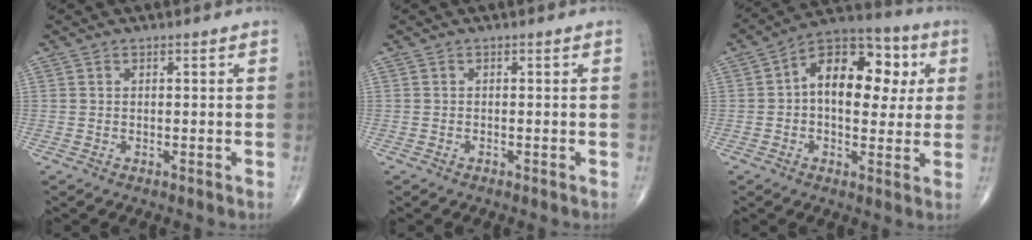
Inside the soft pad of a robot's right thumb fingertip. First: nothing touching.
{"total": 0.0}
{"total": 16.3, "force": [2.7, 9.8, 12.7], "torque": [-0.155, 0.024, 0.031]}